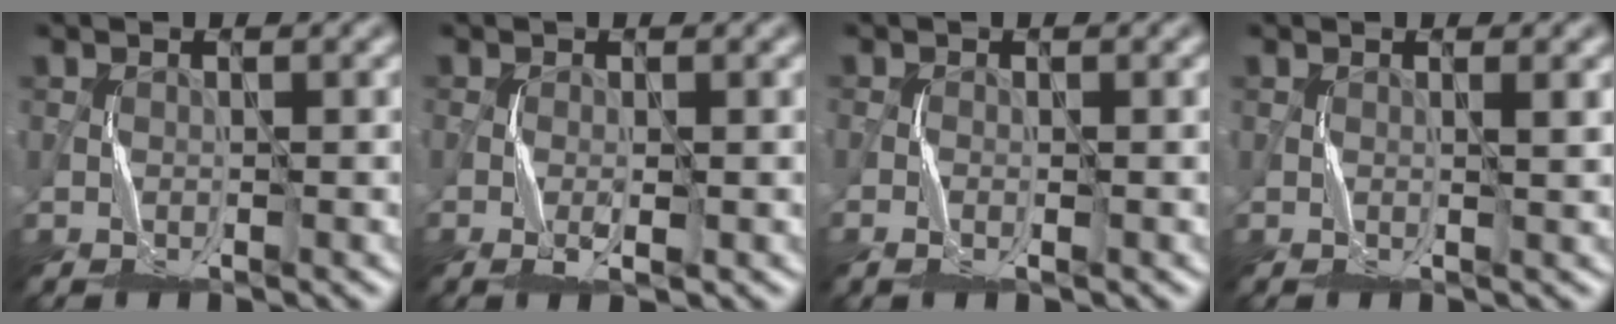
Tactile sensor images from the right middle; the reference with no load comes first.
{"total": 1.3, "force": [-0.5, 0.2, 1.2], "torque": [-0.024, -0.003, -0.009]}
{"total": 0.0}
{"total": 0.9, "force": [0.4, 0.0, 0.8], "torque": [-0.009, -0.005, 0.005]}